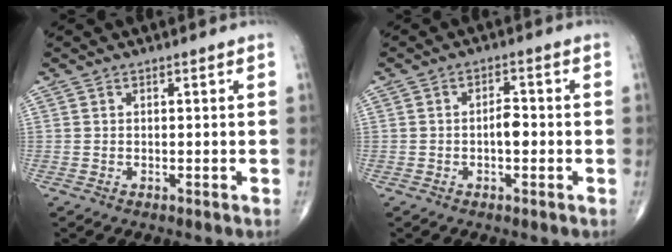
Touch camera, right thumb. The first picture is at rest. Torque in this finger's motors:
{"motor_torque": [-0.01, 0.17, 0.50, -0.11, 0.00]}